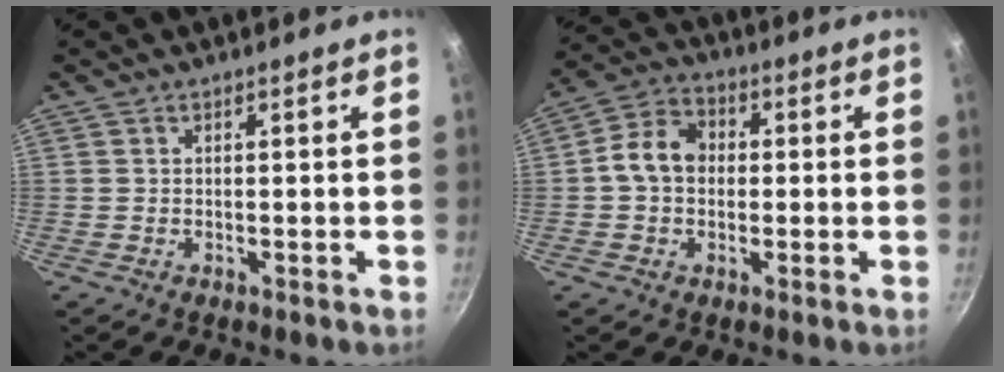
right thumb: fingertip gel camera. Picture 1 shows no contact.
{"total": 8.2, "force": [0.1, 6.4, 5.0], "torque": [-0.068, 0.022, -0.015]}